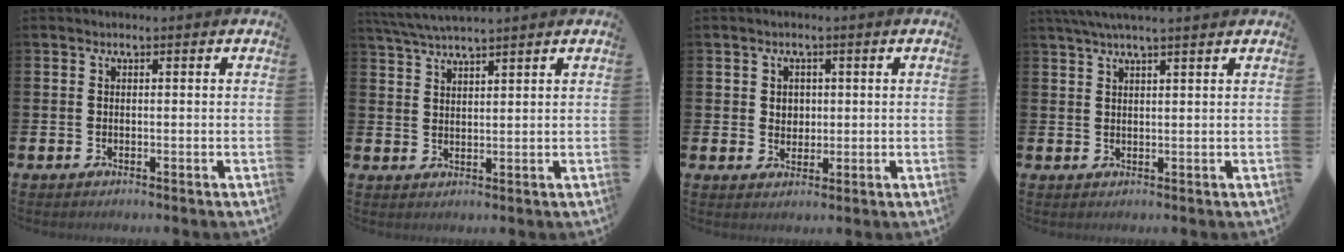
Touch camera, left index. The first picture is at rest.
{"total": 4.3, "force": [4.1, -0.3, 1.2], "torque": [-0.040, -0.010, 0.075]}
{"total": 2.3, "force": [0.9, 1.9, 0.8], "torque": [-0.001, 0.002, 0.011]}
{"total": 3.7, "force": [3.2, -0.1, 1.8], "torque": [-0.048, -0.001, 0.061]}